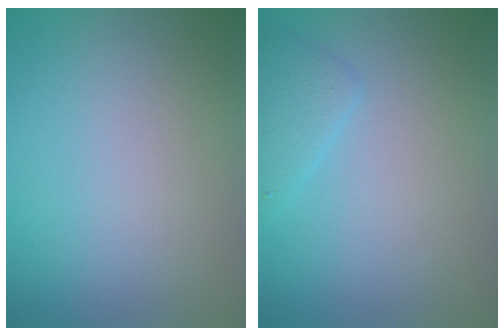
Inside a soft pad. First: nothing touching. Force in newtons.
{"total": 1.9, "press": 1.9, "slide": 0.1}